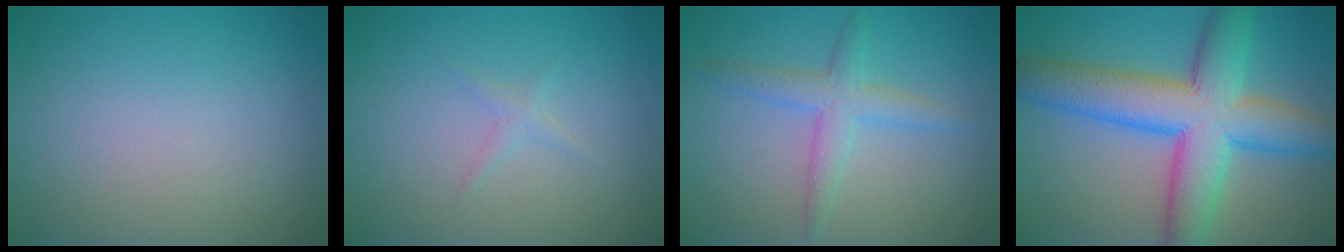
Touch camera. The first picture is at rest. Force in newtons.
{"total": 0.9, "press": 0.9, "slide": 0.0}
{"total": 2.9, "press": 2.9, "slide": 0.2}
{"total": 10.2, "press": 10.2, "slide": 0.2}